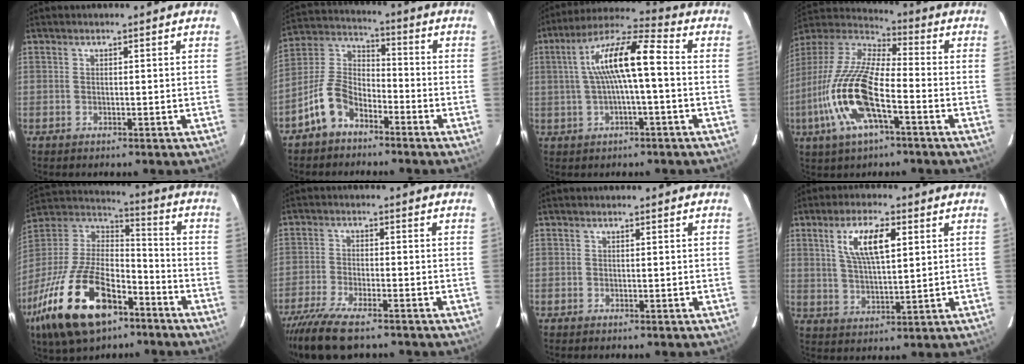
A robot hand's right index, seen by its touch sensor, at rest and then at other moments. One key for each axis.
{"total": 9.6, "fx": -6.1, "fy": 5.4, "fz": 5.1, "tx": -0.117, "ty": 0.026, "tz": -0.121}
{"total": 12.1, "fx": 0.4, "fy": 2.0, "fz": 11.9, "tx": -0.219, "ty": 0.026, "tz": 0.005}
{"total": 19.0, "fx": -7.0, "fy": 5.9, "fz": 16.7, "tx": -0.347, "ty": -0.021, "tz": -0.145}
{"total": 27.7, "fx": -15.2, "fy": 13.5, "fz": 18.8, "tx": -0.400, "ty": -0.026, "tz": -0.260}
{"total": 10.9, "fx": -8.6, "fy": 2.6, "fz": 6.2, "tx": -0.152, "ty": -0.036, "tz": -0.160}
{"total": 0.0}
{"total": 9.3, "fx": 3.5, "fy": 3.1, "fz": 8.1, "tx": -0.152, "ty": 0.008, "tz": 0.067}